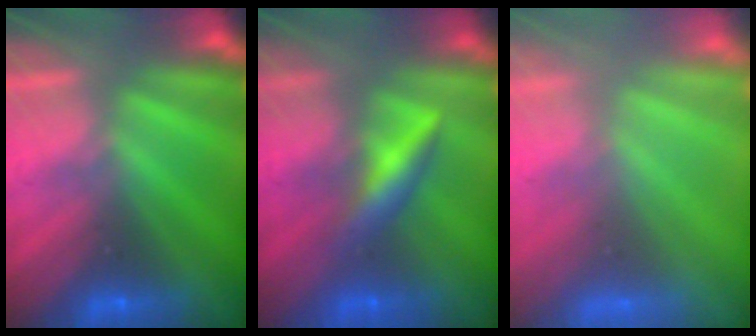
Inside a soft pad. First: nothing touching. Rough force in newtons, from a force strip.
{"total": 2.5}
{"total": 8.0}